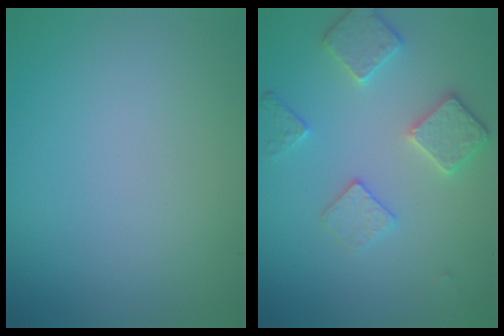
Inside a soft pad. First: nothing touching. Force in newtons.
{"total": 3.4, "press": 3.2, "slide": 1.2}